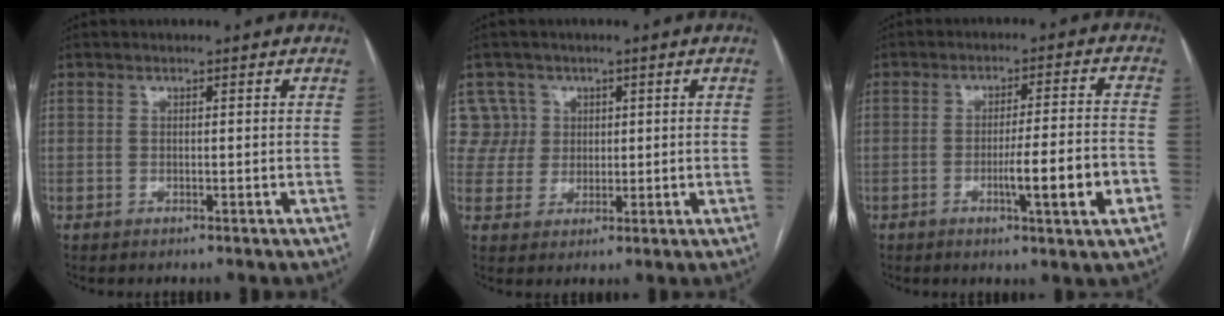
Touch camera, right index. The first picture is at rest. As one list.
[{"total": 5.6, "force": [2.1, 5.1, -0.6], "torque": [0.030, 0.015, 0.045]}, {"total": 9.3, "force": [-3.2, 0.0, 8.7], "torque": [-0.131, -0.003, -0.049]}]